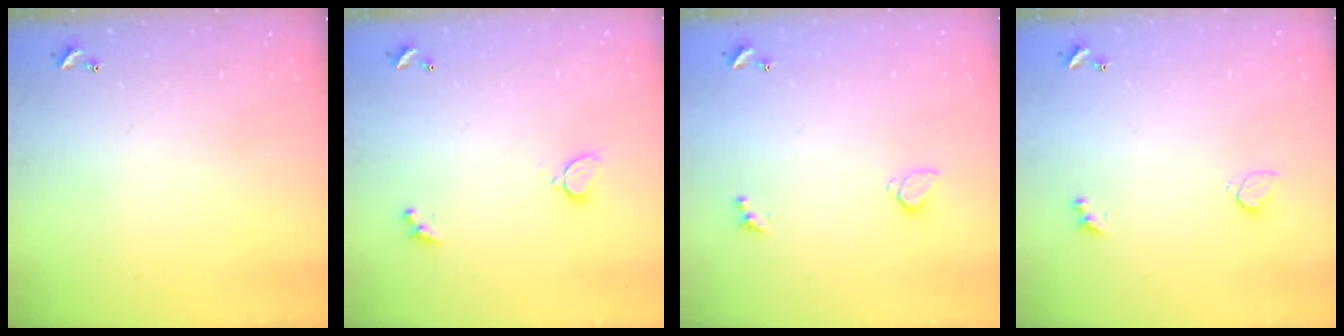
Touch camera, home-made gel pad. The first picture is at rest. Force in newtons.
{"total": 2.1, "press": 1.8, "slide": 1.0}
{"total": 0.8, "press": 0.6, "slide": 0.4}
{"total": 2.1, "press": 1.8, "slide": 1.2}